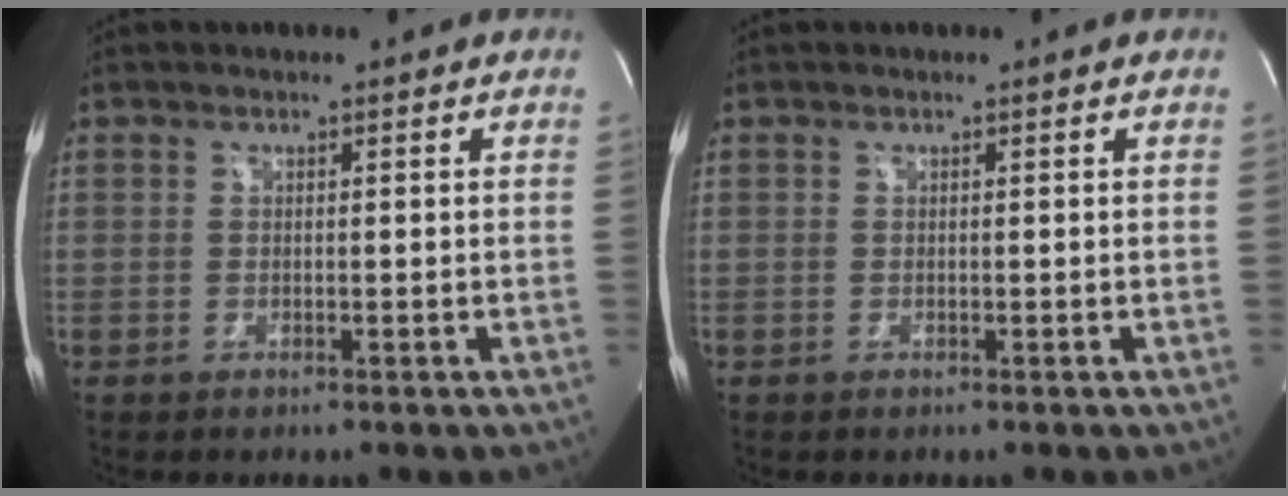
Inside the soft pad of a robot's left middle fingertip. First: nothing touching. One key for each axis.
{"total": 0.0}